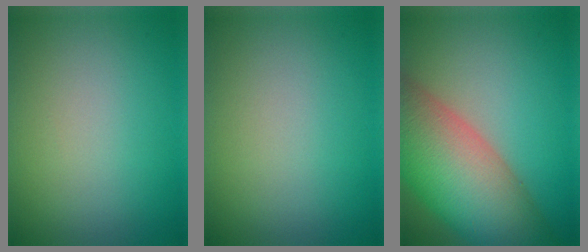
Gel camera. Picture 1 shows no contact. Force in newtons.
{"total": 0.0}
{"total": 13.2, "press": 13.2, "slide": 0.8}